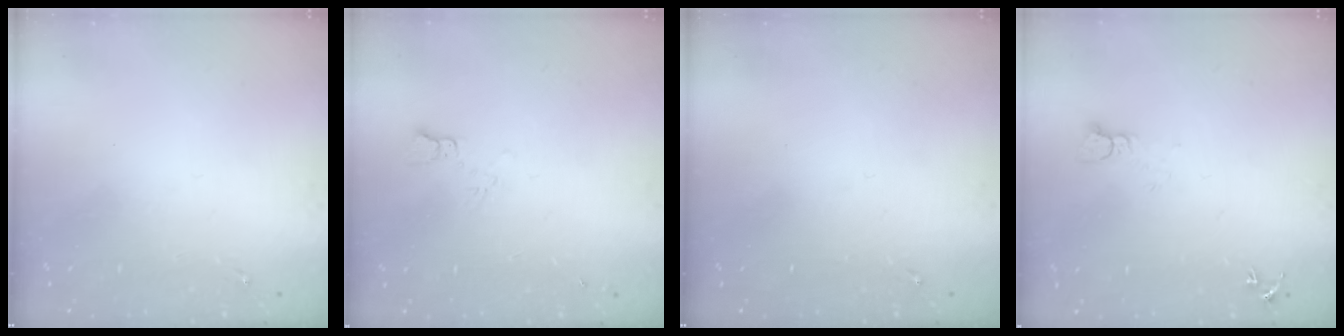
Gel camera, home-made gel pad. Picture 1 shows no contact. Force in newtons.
{"total": 5.3, "press": 5.3, "slide": 0.4}
{"total": 0.0}
{"total": 3.7, "press": 3.7, "slide": 0.1}